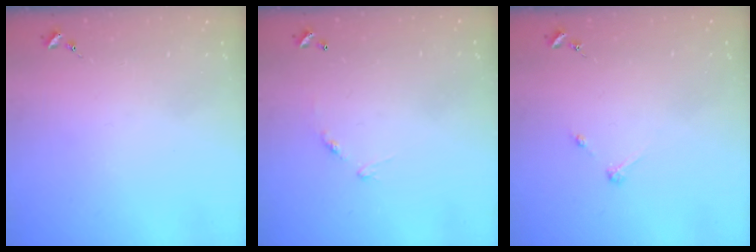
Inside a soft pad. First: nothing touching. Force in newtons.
{"total": 7.0, "press": 7.0, "slide": 0.5}
{"total": 2.7, "press": 2.7, "slide": 0.3}